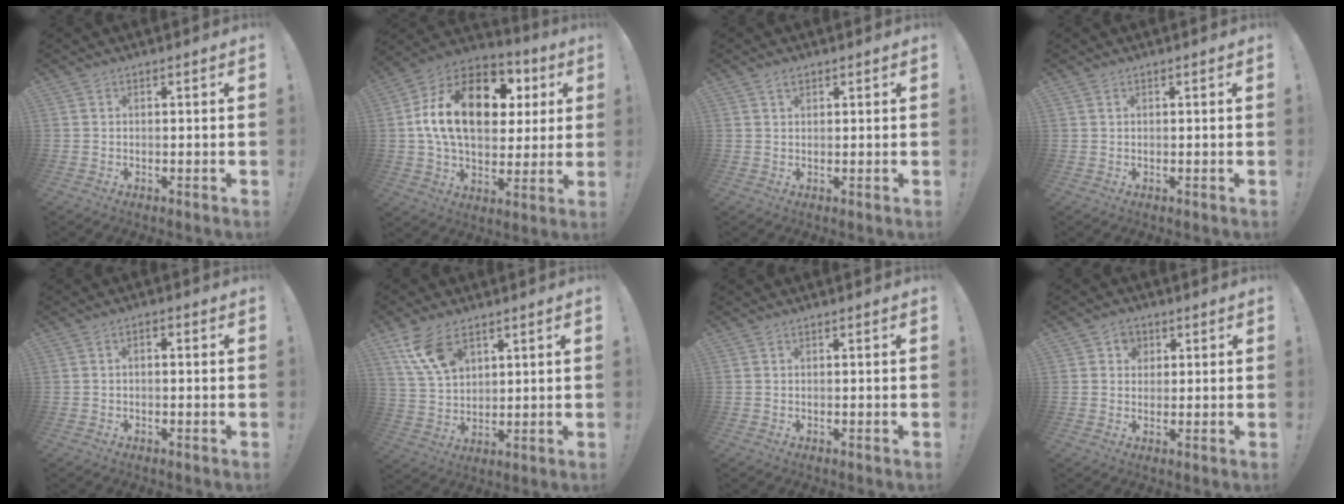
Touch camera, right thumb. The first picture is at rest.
{"total": 22.1, "force": [5.3, 14.0, 16.2], "torque": [-0.261, -0.010, 0.095]}
{"total": 1.7, "force": [1.2, 0.9, 0.8], "torque": [-0.011, 0.000, 0.021]}
{"total": 0.7, "force": [0.5, 0.3, 0.3], "torque": [-0.010, 0.002, 0.012]}
{"total": 1.5, "force": [-1.0, 0.5, 1.0], "torque": [-0.018, 0.007, -0.018]}
{"total": 11.9, "force": [6.9, 6.9, 6.8], "torque": [-0.134, -0.025, 0.135]}
{"total": 0.0}
{"total": 4.1, "force": [1.5, 3.7, 1.1], "torque": [-0.010, -0.005, 0.025]}